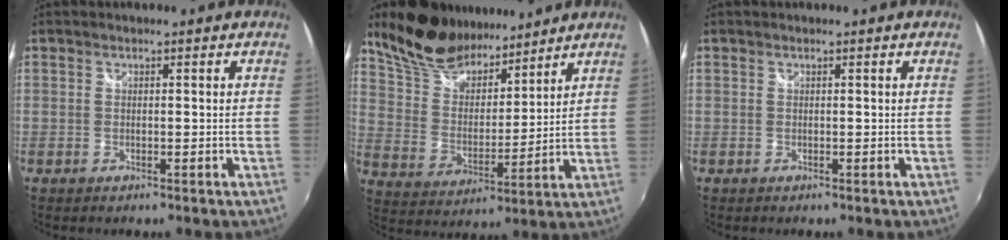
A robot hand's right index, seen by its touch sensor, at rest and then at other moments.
{"total": 16.9, "force": [13.4, 7.1, 7.6], "torque": [-0.162, 0.032, 0.255]}
{"total": 0.0}